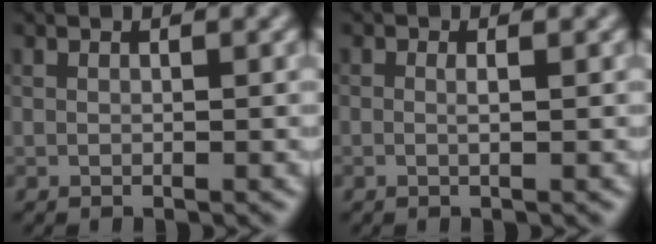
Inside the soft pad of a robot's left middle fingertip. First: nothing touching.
{"total": 1.0, "force": [-0.9, -0.4, -0.2], "torque": [0.004, -0.014, -0.015]}